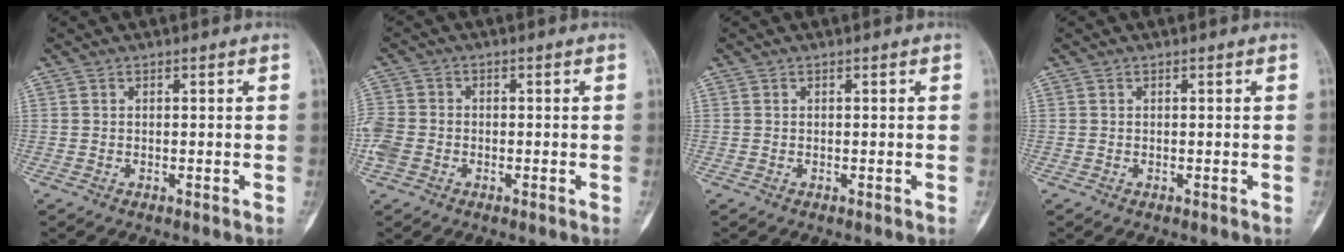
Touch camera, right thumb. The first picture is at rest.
{"total": 5.7, "force": [-1.9, 4.5, 2.9], "torque": [-0.072, 0.008, -0.037]}
{"total": 0.0}
{"total": 0.0}